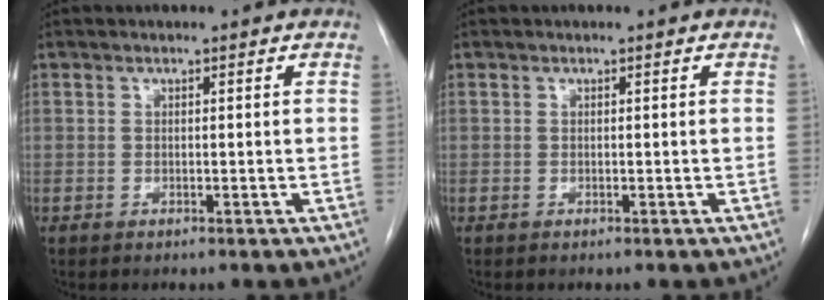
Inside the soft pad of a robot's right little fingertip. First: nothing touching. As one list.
[{"total": 0.0}]